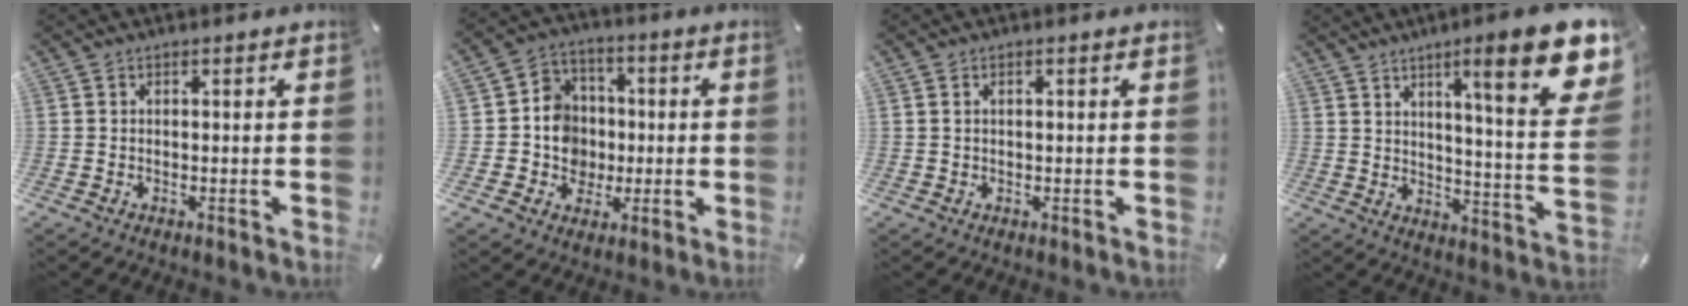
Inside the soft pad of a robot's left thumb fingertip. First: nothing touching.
{"total": 9.4, "force": [-1.2, 8.9, 2.4], "torque": [-0.048, 0.008, -0.018]}
{"total": 1.0, "force": [0.3, 0.6, 0.8], "torque": [-0.016, 0.004, 0.004]}
{"total": 19.5, "force": [10.1, 3.9, 16.2], "torque": [-0.231, -0.065, 0.147]}